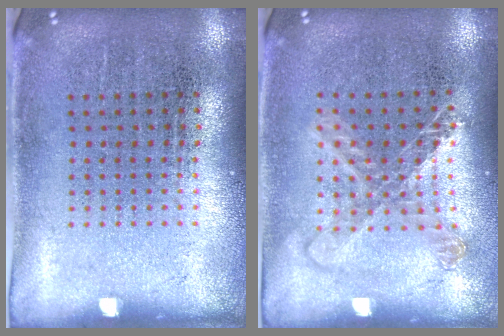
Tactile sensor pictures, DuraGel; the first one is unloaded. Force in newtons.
{"total": 1.3, "press": 1.2, "slide": 0.6}